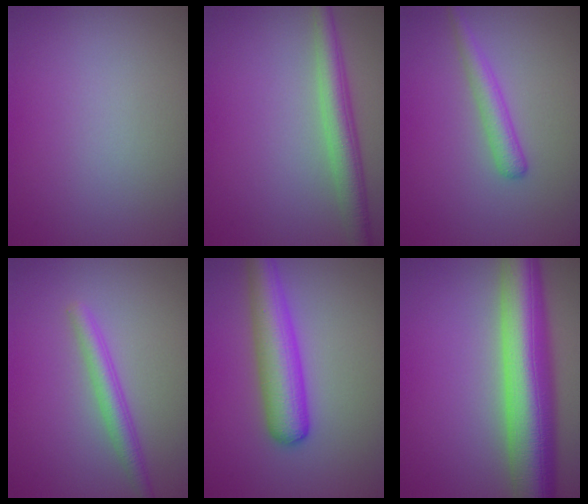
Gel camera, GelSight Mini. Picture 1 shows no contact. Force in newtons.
{"total": 4.0, "press": 4.0, "slide": 0.1}
{"total": 2.2, "press": 2.2, "slide": 0.0}
{"total": 2.5, "press": 2.5, "slide": 0.2}
{"total": 5.3, "press": 5.3, "slide": 0.2}
{"total": 11.0, "press": 11.0, "slide": 0.3}